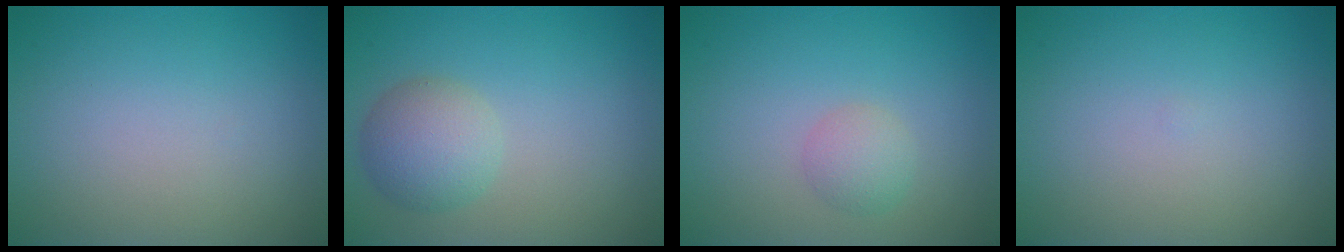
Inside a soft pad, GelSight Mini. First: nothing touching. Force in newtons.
{"total": 2.8, "press": 2.8, "slide": 0.3}
{"total": 1.8, "press": 1.8, "slide": 0.0}
{"total": 0.0}